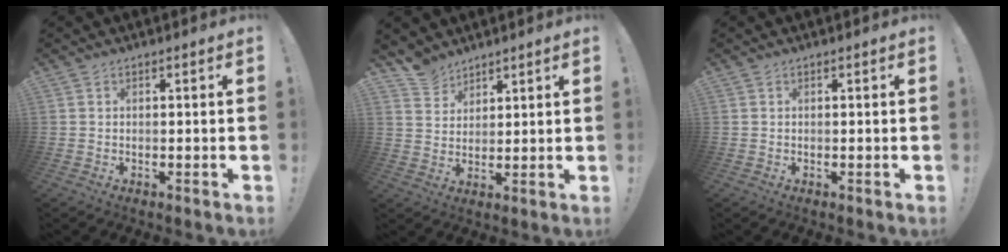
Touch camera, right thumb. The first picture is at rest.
{"total": 7.0, "force": [5.9, 3.7, 0.9], "torque": [-0.019, -0.039, 0.116]}
{"total": 0.0}